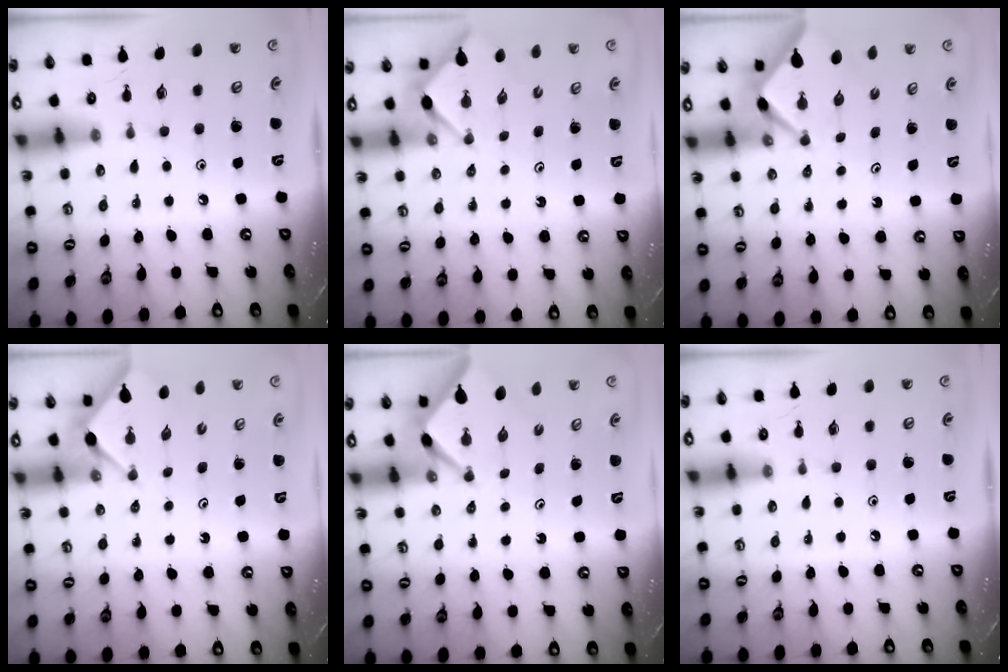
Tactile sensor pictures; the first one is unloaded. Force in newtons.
{"total": 2.8, "press": 2.8, "slide": 0.3}
{"total": 2.4, "press": 2.3, "slide": 0.3}
{"total": 3.0, "press": 2.9, "slide": 0.5}
{"total": 2.5, "press": 2.5, "slide": 0.3}
{"total": 0.0}